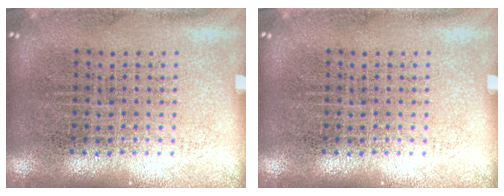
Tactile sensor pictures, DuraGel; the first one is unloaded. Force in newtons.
{"total": 0.0}